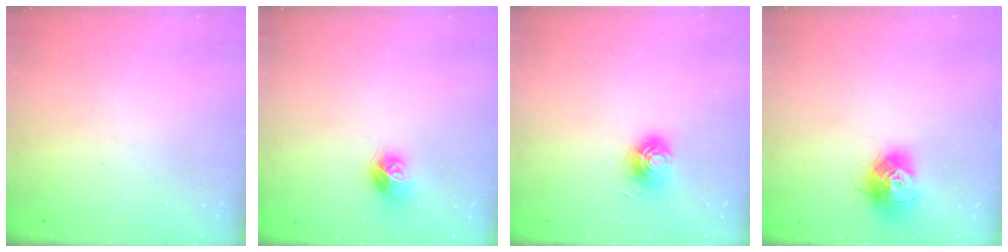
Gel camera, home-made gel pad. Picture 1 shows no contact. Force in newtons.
{"total": 9.4, "press": 9.4, "slide": 0.5}
{"total": 7.0, "press": 7.0, "slide": 0.5}
{"total": 13.0, "press": 13.0, "slide": 1.0}